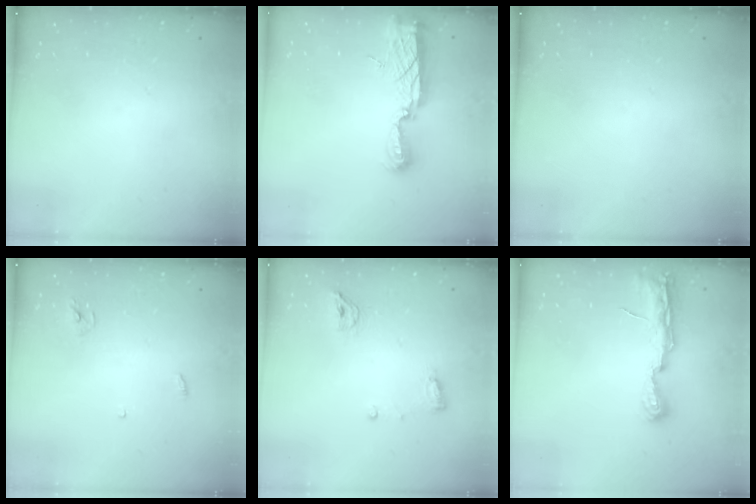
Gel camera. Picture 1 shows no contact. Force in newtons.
{"total": 9.0, "press": 8.9, "slide": 0.8}
{"total": 0.0}
{"total": 2.9, "press": 2.9, "slide": 0.2}
{"total": 8.1, "press": 7.2, "slide": 3.7}
{"total": 7.6, "press": 7.5, "slide": 0.6}